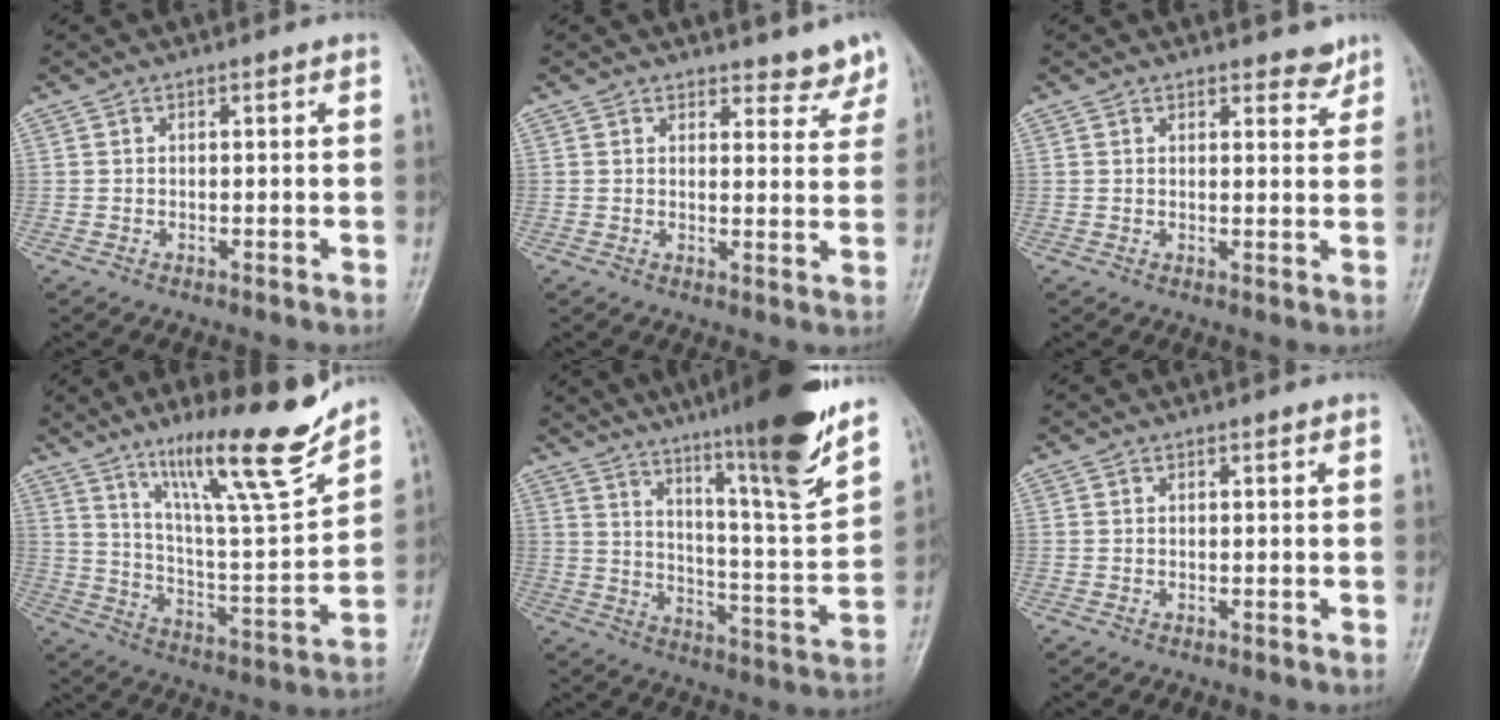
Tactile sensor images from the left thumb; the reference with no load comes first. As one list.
[{"total": 4.9, "force": [4.4, 1.9, 1.0], "torque": [0.017, -0.032, 0.045]}, {"total": 2.8, "force": [2.4, 1.2, 1.0], "torque": [0.003, -0.017, 0.031]}, {"total": 18.8, "force": [13.6, 2.1, 12.8], "torque": [-0.182, -0.084, 0.232]}, {"total": 21.9, "force": [15.9, 1.2, 14.9], "torque": [-0.205, -0.079, 0.244]}, {"total": 0.0}]